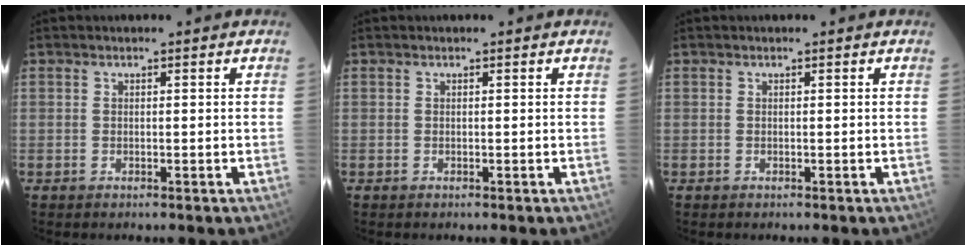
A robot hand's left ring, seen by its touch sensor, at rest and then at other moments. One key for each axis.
{"total": 0.0}
{"total": 0.0}